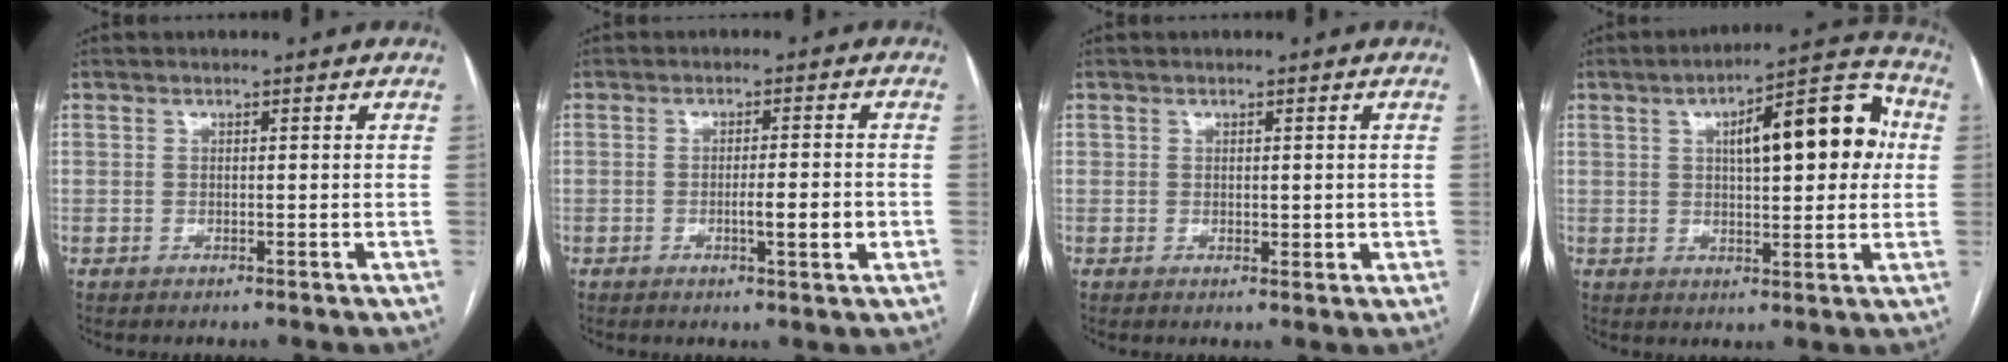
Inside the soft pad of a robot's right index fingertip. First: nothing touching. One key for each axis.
{"total": 4.2, "fx": -1.0, "fy": 0.5, "fz": 4.1, "tx": -0.066, "ty": -0.003, "tz": -0.013}
{"total": 1.8, "fx": 0.3, "fy": 1.4, "fz": 1.2, "tx": -0.018, "ty": 0.005, "tz": 0.008}
{"total": 14.6, "fx": 3.2, "fy": 4.4, "fz": 13.6, "tx": -0.187, "ty": 0.039, "tz": 0.042}